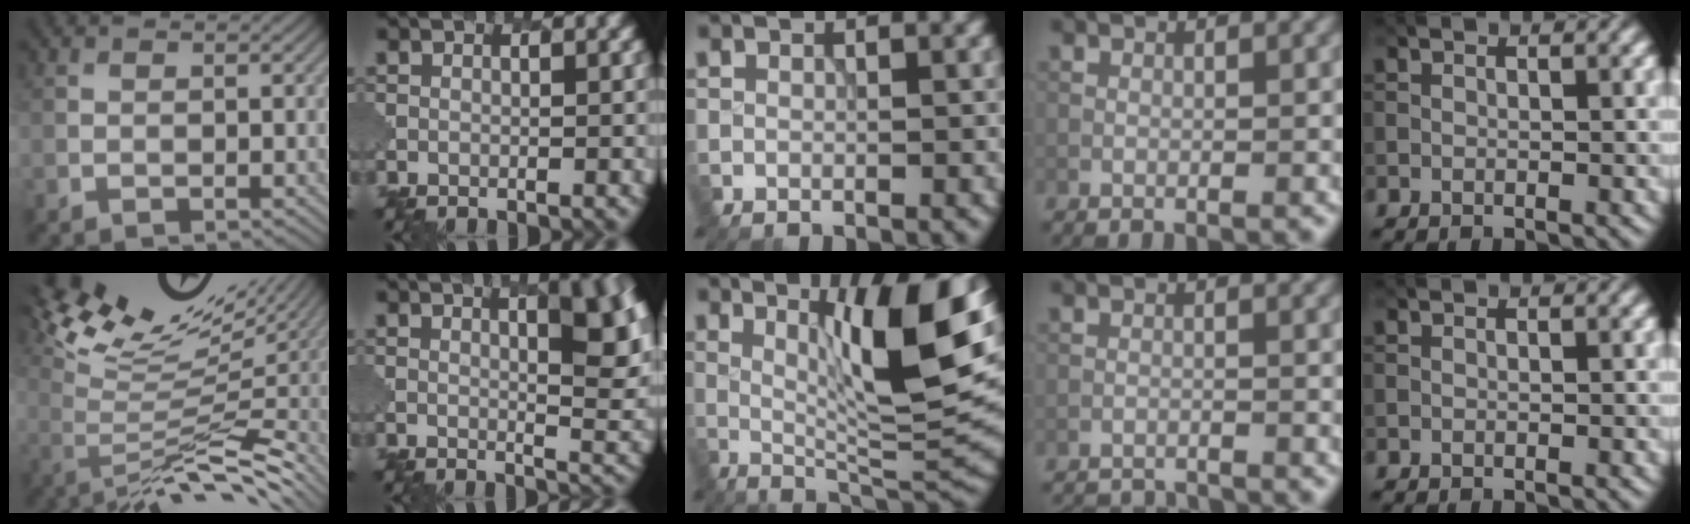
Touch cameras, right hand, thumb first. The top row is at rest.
{"thumb": {"total": 11.8, "force": [5.0, 2.8, 10.3], "torque": [-0.171, 0.012, 0.105]}, "index": {"total": 9.6, "force": [3.3, 3.7, 8.2], "torque": [-0.068, 0.013, 0.039]}, "middle": {"total": 11.3, "force": [3.4, 2.1, 10.6], "torque": [-0.155, -0.006, 0.060]}, "ring": {"total": 4.7, "force": [-4.6, 0.6, 0.7], "torque": [-0.012, -0.009, -0.068]}}